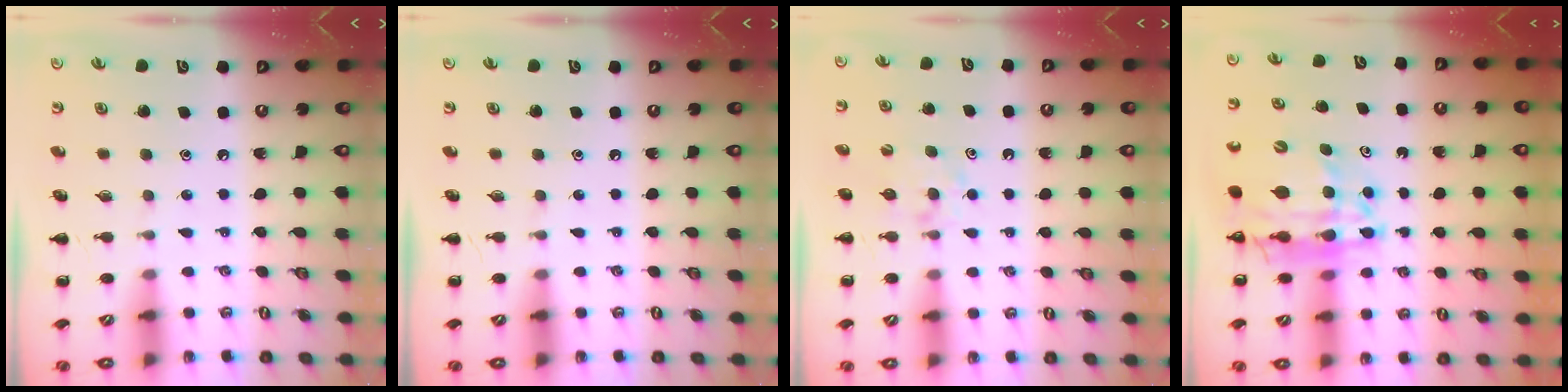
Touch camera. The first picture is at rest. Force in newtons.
{"total": 0.0}
{"total": 5.1, "press": 4.9, "slide": 1.4}
{"total": 16.8, "press": 16.2, "slide": 4.5}